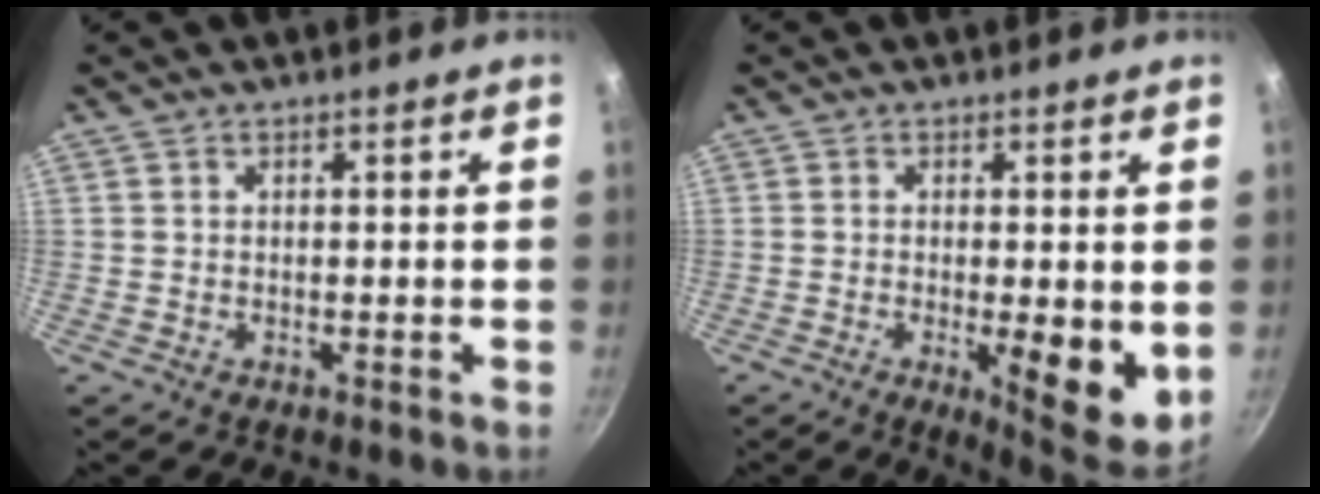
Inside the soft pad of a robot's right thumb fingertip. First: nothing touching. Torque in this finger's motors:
{"motor_torque": [1.23, 1.79, 1.02, -0.05, 0.25]}